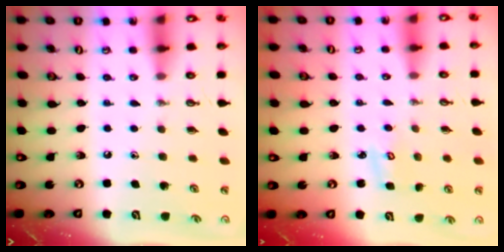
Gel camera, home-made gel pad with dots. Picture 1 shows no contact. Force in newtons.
{"total": 2.5, "press": 2.5, "slide": 0.3}